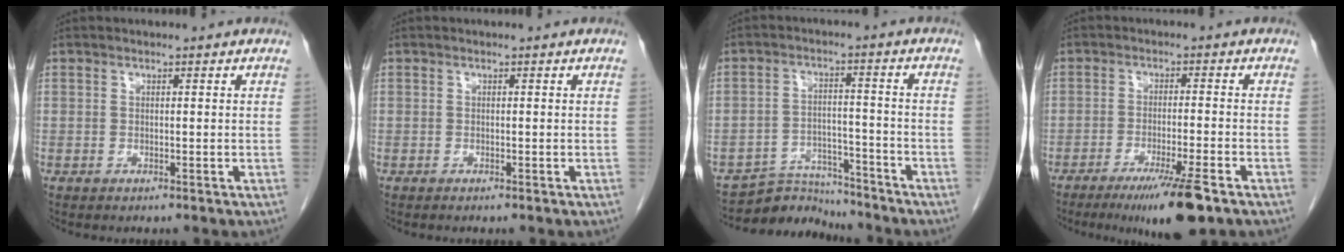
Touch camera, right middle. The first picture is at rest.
{"total": 0.0}
{"total": 7.0, "force": [-6.9, 1.3, -0.8], "torque": [0.015, 0.014, -0.117]}
{"total": 8.9, "force": [-5.8, -0.1, 6.8], "torque": [-0.108, -0.022, -0.093]}